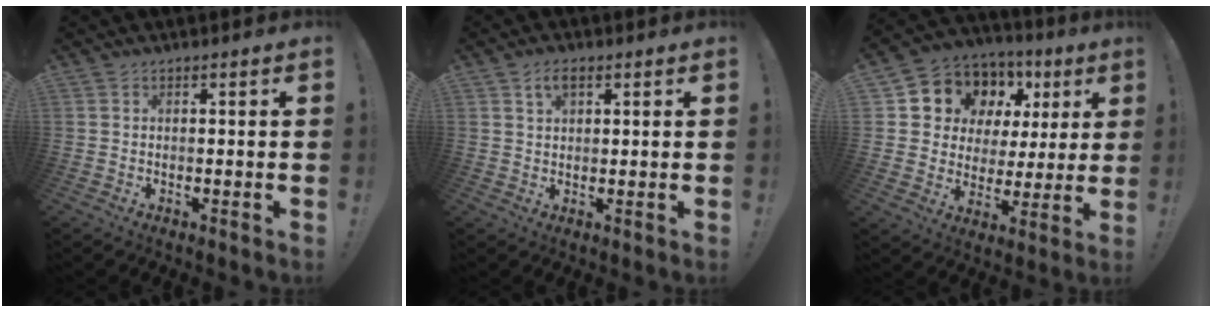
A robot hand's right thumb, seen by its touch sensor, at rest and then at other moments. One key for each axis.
{"total": 3.8, "fx": 1.9, "fy": 2.0, "fz": 2.6, "tx": -0.043, "ty": 0.000, "tz": 0.032}
{"total": 9.6, "fx": 5.0, "fy": 7.8, "fz": 2.7, "tx": -0.044, "ty": -0.047, "tz": 0.102}